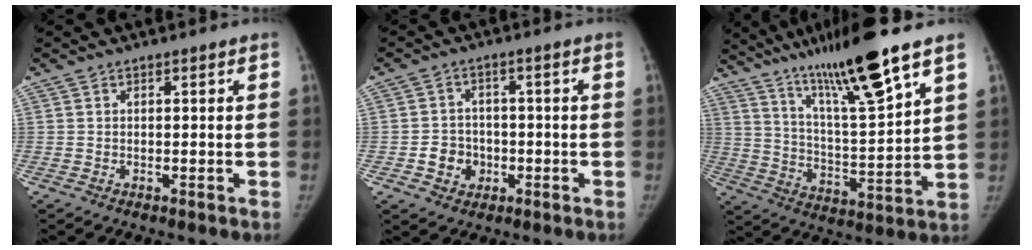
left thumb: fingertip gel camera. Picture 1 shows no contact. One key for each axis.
{"total": 5.6, "fx": -1.7, "fy": 5.0, "fz": 1.9, "tx": -0.004, "ty": 0.015, "tz": -0.024}
{"total": 18.7, "fx": 12.9, "fy": 1.3, "fz": 13.5, "tx": -0.216, "ty": -0.062, "tz": 0.227}